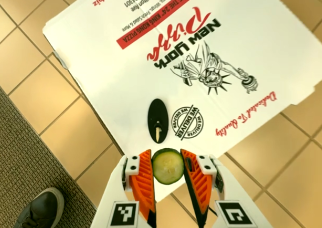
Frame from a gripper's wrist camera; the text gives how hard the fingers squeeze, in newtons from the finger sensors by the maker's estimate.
{"total": 7.5, "left": 7.3, "right": 7.8}